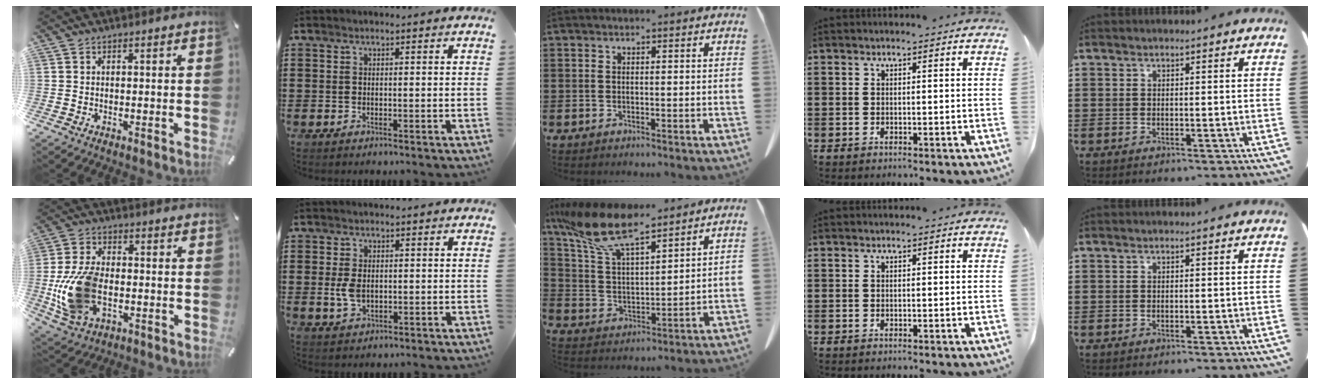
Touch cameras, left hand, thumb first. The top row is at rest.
{"thumb": {"total": 15.9, "force": [-3.3, 10.4, 11.5], "torque": [-0.254, 0.004, -0.056]}, "index": {"total": 3.5, "force": [0.1, 2.0, 2.9], "torque": [-0.073, -0.001, -0.002]}, "middle": {"total": 12.0, "force": [9.0, 3.2, 7.3], "torque": [-0.182, -0.036, 0.158]}}